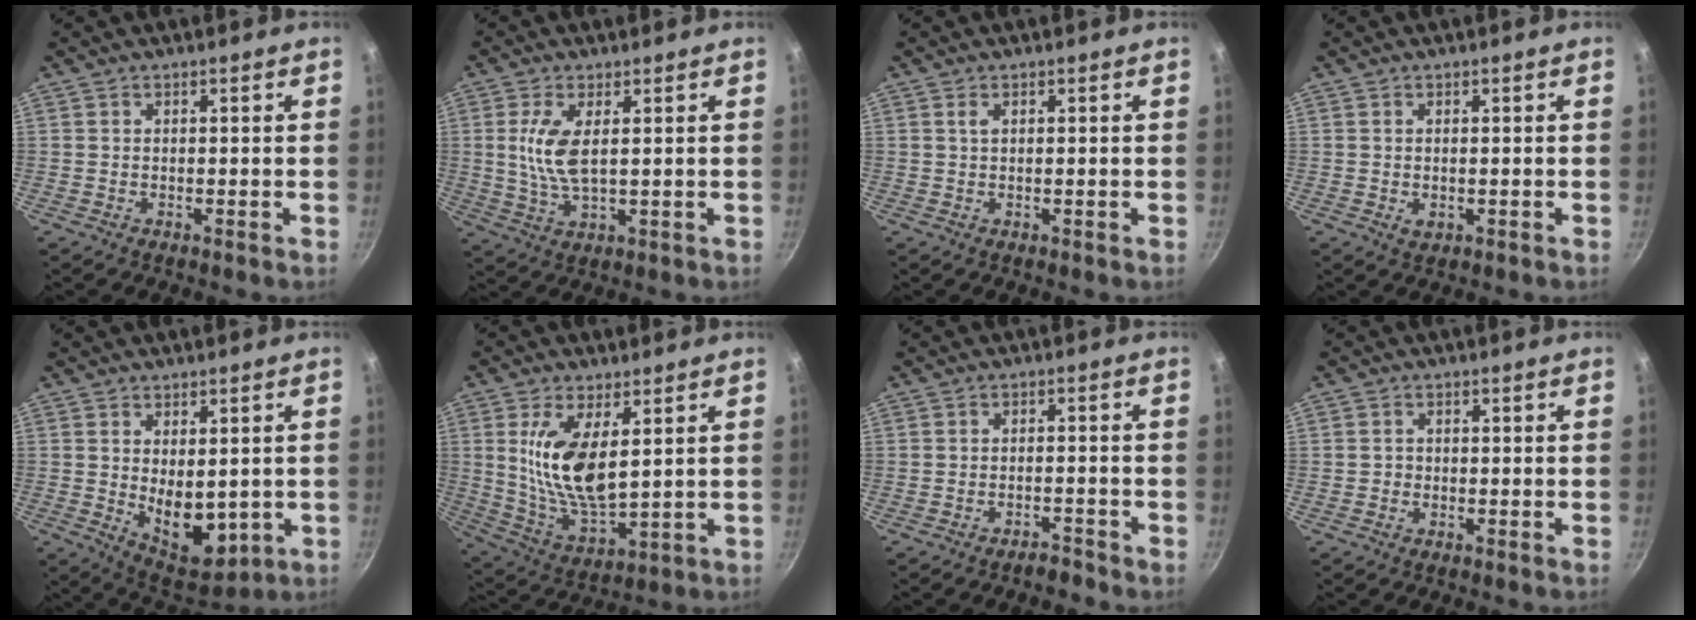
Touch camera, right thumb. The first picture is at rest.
{"total": 7.4, "force": [1.3, 3.0, 6.6], "torque": [-0.136, -0.006, 0.029]}
{"total": 1.0, "force": [0.3, 0.3, 0.9], "torque": [-0.016, 0.001, 0.005]}
{"total": 1.4, "force": [-0.1, 0.8, 1.1], "torque": [-0.019, -0.004, 0.003]}
{"total": 10.0, "force": [0.3, 5.9, 8.1], "torque": [-0.098, -0.026, 0.030]}
{"total": 13.7, "force": [3.4, 5.9, 11.8], "torque": [-0.223, -0.033, 0.075]}
{"total": 2.4, "force": [-2.2, 0.6, 0.8], "torque": [-0.009, 0.024, -0.027]}
{"total": 1.1, "force": [-0.3, 1.0, 0.3], "torque": [-0.003, 0.002, -0.007]}